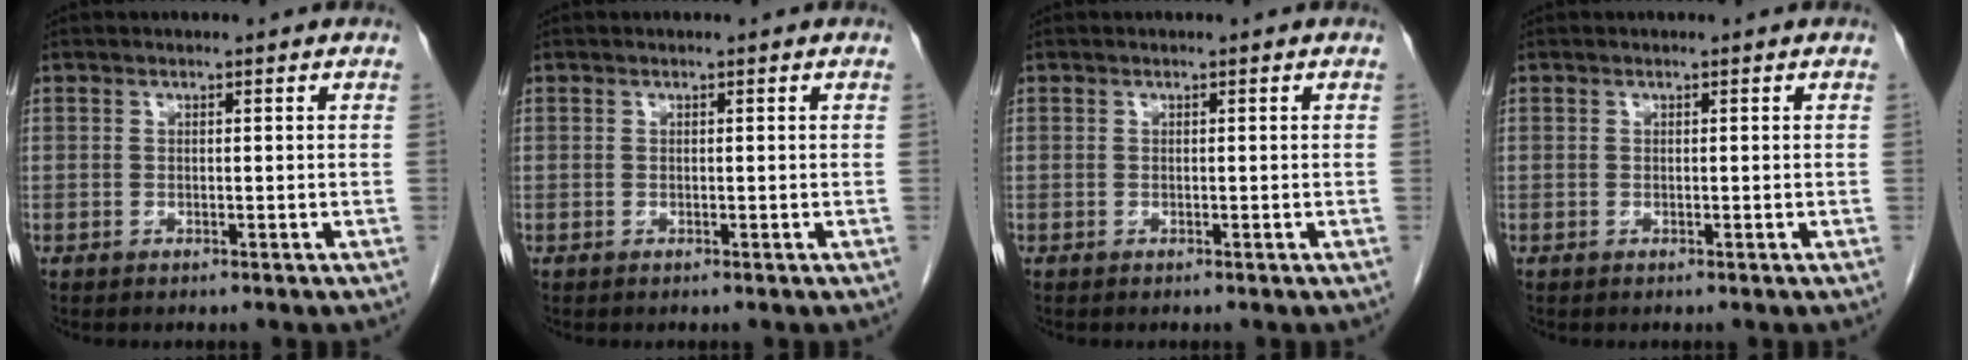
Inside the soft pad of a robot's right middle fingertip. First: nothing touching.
{"total": 0.0}
{"total": 0.0}
{"total": 0.0}